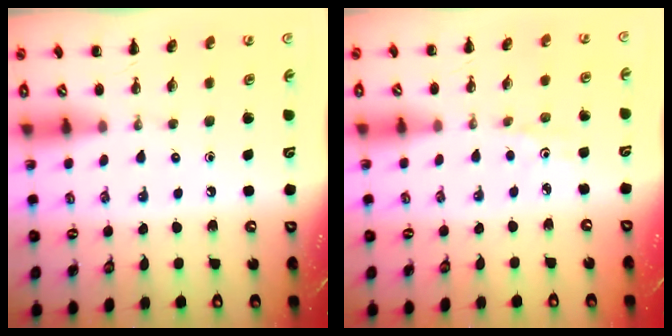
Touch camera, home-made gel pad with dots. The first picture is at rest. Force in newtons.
{"total": 1.7, "press": 1.7, "slide": 0.4}